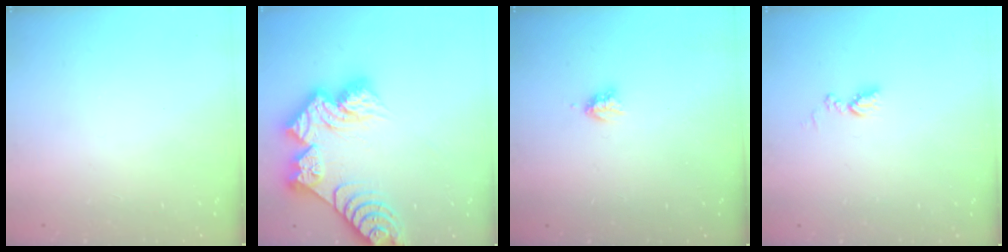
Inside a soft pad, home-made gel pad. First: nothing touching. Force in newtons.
{"total": 19.0, "press": 18.9, "slide": 1.9}
{"total": 2.9, "press": 2.9, "slide": 0.5}
{"total": 6.9, "press": 6.8, "slide": 0.8}